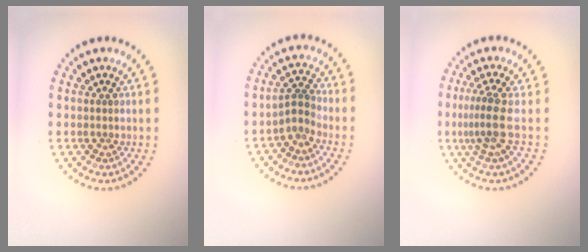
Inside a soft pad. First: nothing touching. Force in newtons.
{"total": 1.6, "press": 1.2, "slide": 1.1}
{"total": 2.8, "press": 1.9, "slide": 2.0}